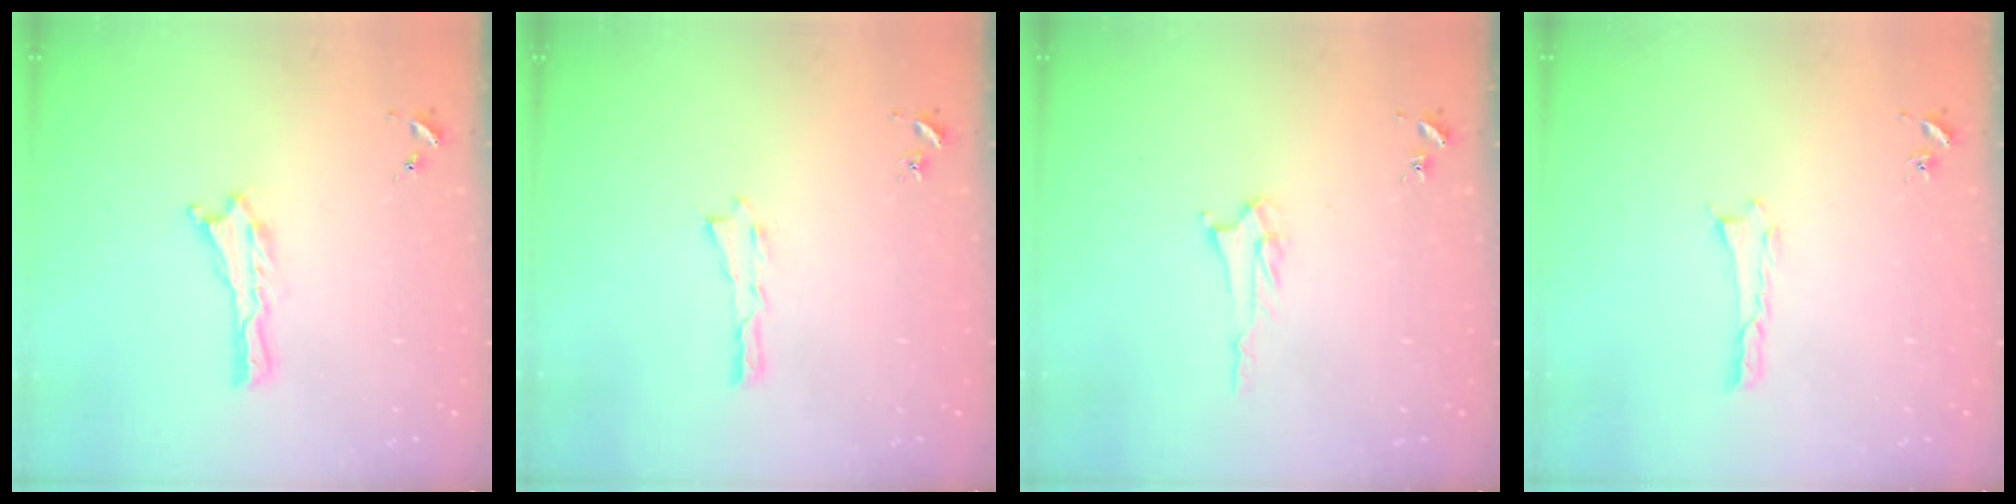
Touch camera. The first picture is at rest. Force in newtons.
{"total": 0.0}
{"total": 3.0, "press": 3.0, "slide": 0.3}
{"total": 0.0}